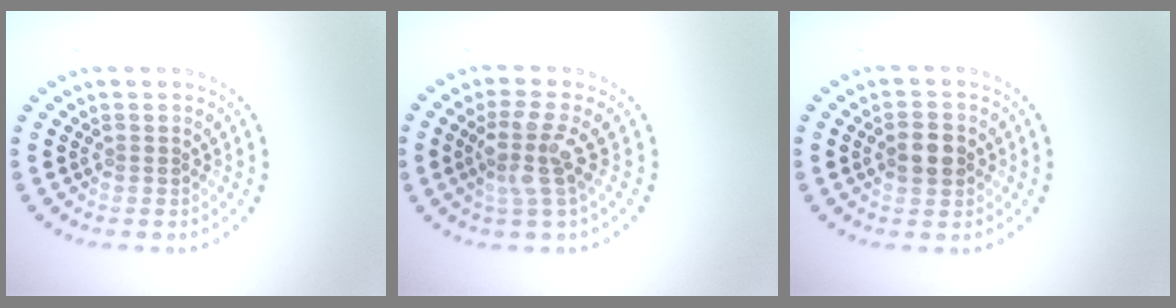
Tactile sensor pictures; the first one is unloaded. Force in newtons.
{"total": 3.3, "press": 2.4, "slide": 2.2}
{"total": 3.0, "press": 3.0, "slide": 0.1}